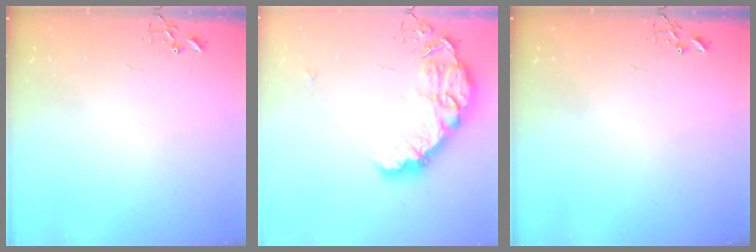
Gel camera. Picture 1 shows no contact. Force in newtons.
{"total": 18.2, "press": 18.2, "slide": 1.3}
{"total": 0.0}